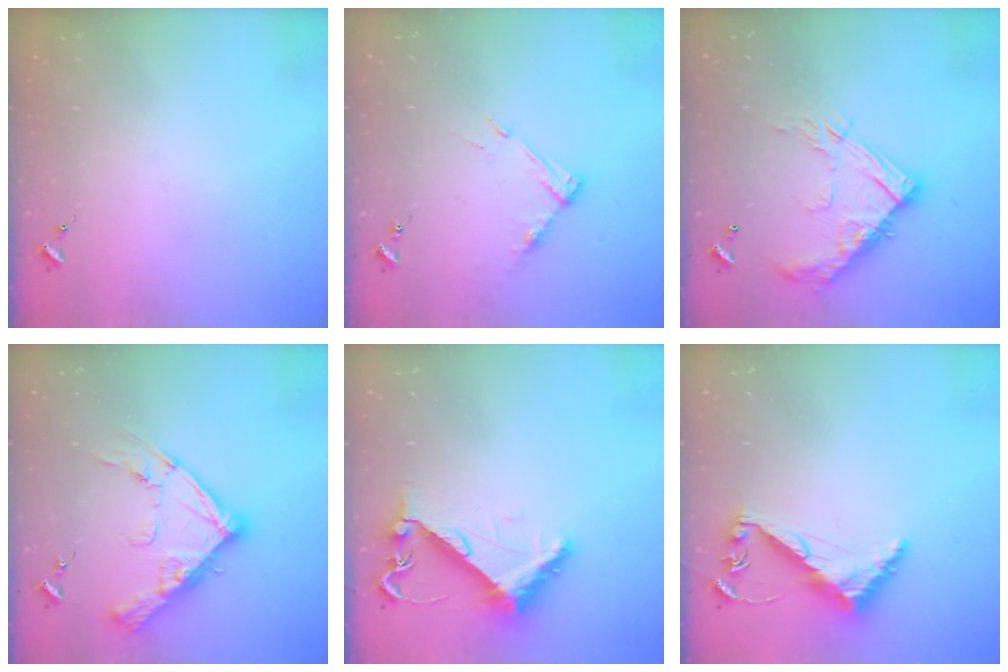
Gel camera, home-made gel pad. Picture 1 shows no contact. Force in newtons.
{"total": 8.1, "press": 8.1, "slide": 0.6}
{"total": 17.2, "press": 17.2, "slide": 1.2}
{"total": 16.4, "press": 16.3, "slide": 1.4}
{"total": 8.9, "press": 8.9, "slide": 0.3}
{"total": 7.3, "press": 7.3, "slide": 0.6}